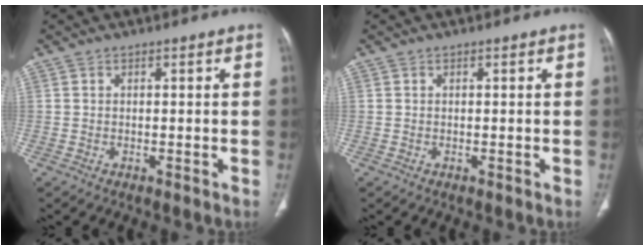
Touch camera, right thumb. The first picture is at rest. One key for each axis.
{"total": 0.0}